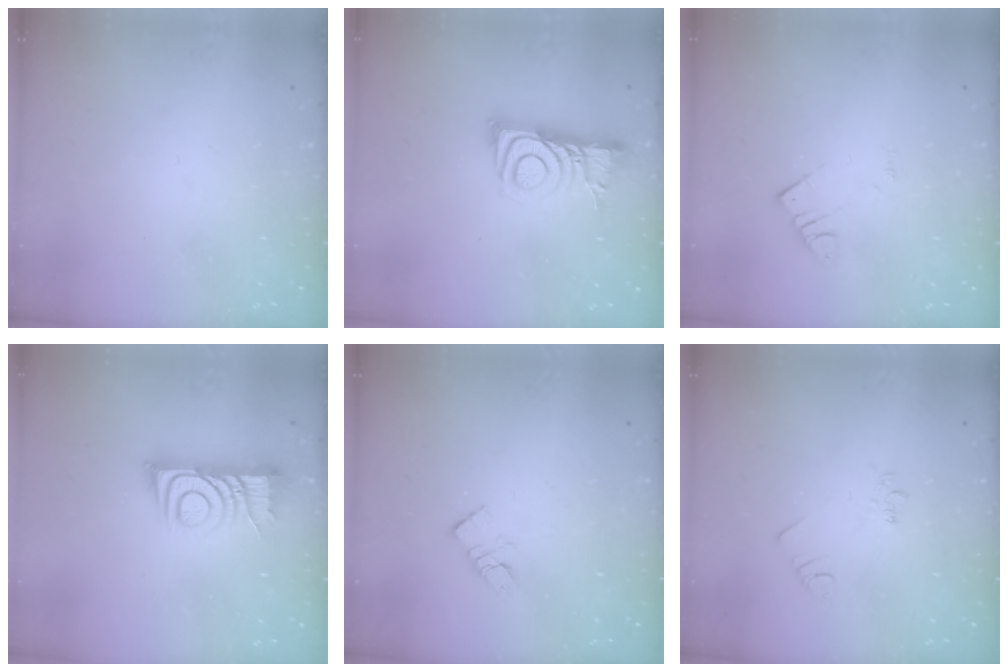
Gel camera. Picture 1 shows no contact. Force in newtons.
{"total": 8.3, "press": 8.3, "slide": 0.7}
{"total": 2.8, "press": 2.7, "slide": 0.3}
{"total": 9.6, "press": 9.6, "slide": 0.7}
{"total": 5.7, "press": 5.7, "slide": 0.2}
{"total": 3.3, "press": 3.3, "slide": 0.4}